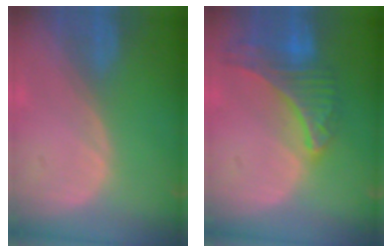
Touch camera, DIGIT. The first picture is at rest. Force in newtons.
{"total": 9.2, "press": 8.1, "slide": 4.4}